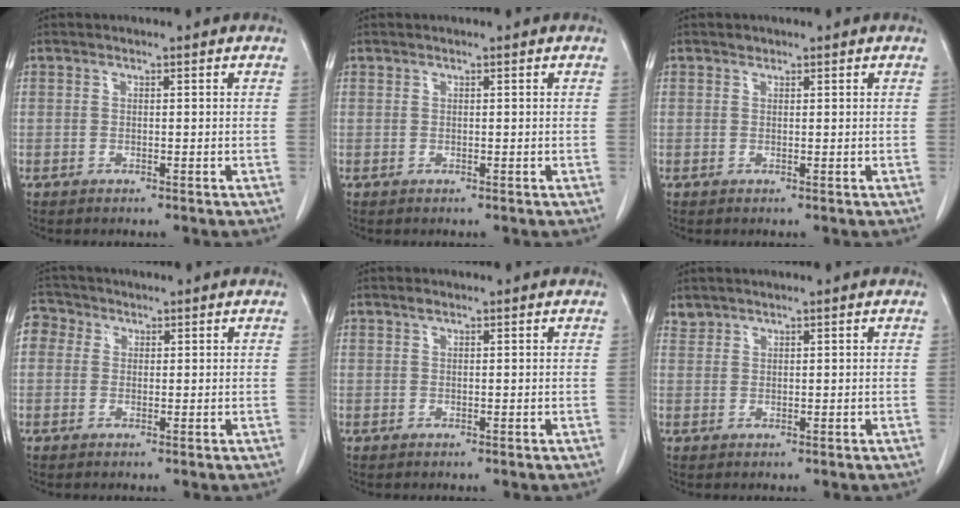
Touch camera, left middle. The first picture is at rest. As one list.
[{"total": 0.0}, {"total": 0.5, "force": [0.5, 0.2, 0.0], "torque": [-0.004, -0.002, 0.006]}, {"total": 3.7, "force": [1.2, 3.3, 1.2], "torque": [-0.025, 0.016, 0.018]}, {"total": 0.6, "force": [0.5, 0.1, 0.3], "torque": [-0.009, 0.000, 0.010]}, {"total": 1.1, "force": [1.1, 0.2, -0.2], "torque": [0.001, 0.003, 0.023]}]